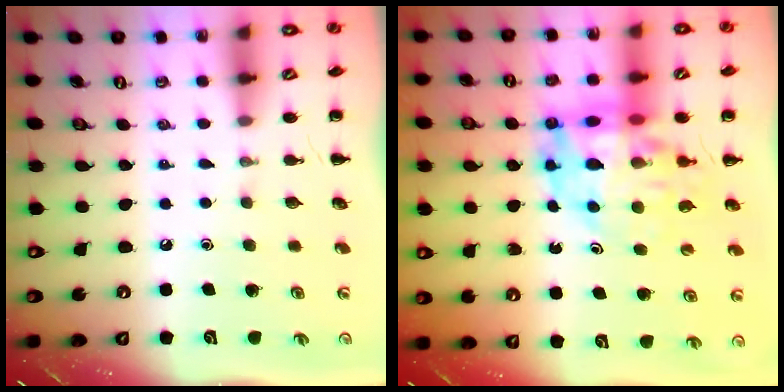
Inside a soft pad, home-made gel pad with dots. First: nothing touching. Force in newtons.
{"total": 17.4, "press": 16.9, "slide": 4.2}